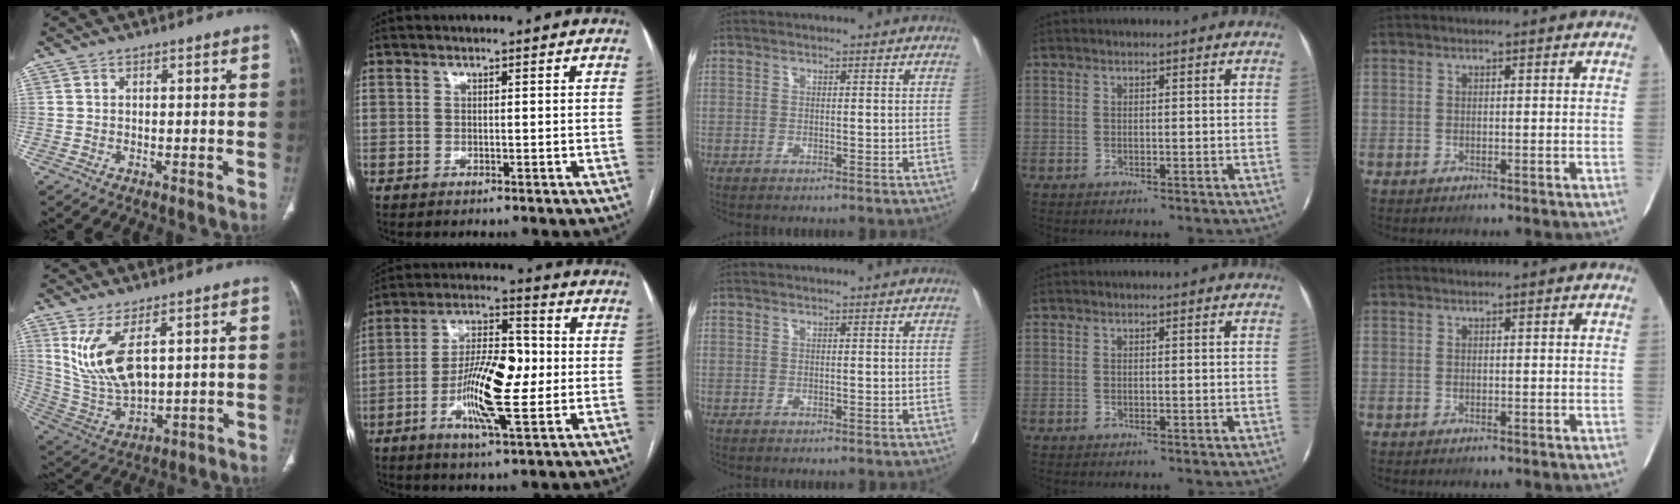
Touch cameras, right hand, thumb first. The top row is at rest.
{"thumb": {"total": 12.1, "force": [4.4, 5.2, 9.9], "torque": [-0.198, -0.028, 0.108]}, "index": {"total": 13.0, "force": [-2.1, 3.2, 12.4], "torque": [-0.226, 0.009, -0.037]}}